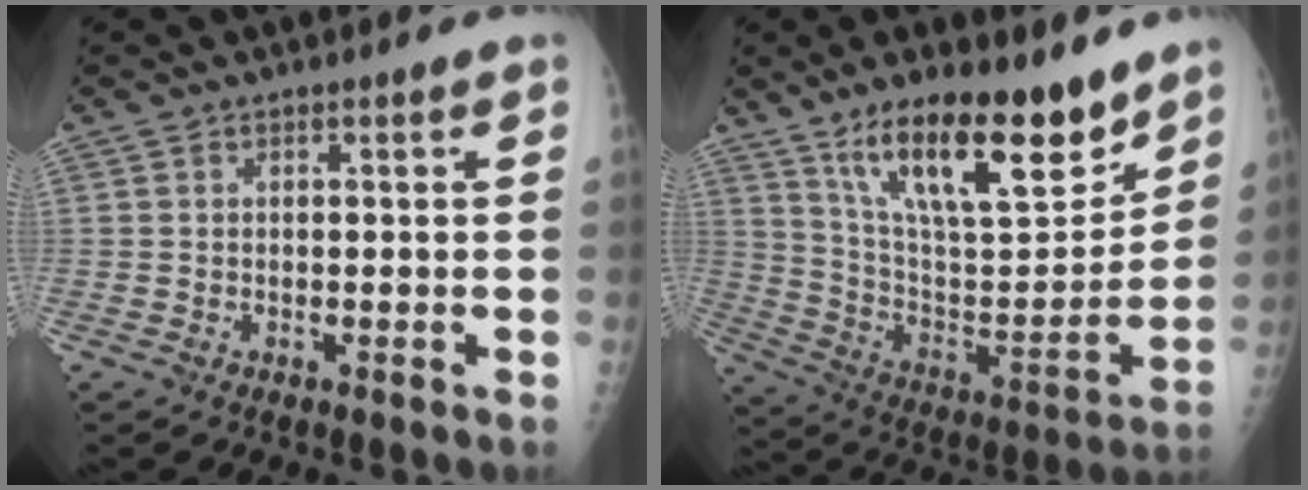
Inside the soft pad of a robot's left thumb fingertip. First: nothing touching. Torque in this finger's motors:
{"motor_torque": [1.44, 1.45, 1.57, -1.20, 0.15]}